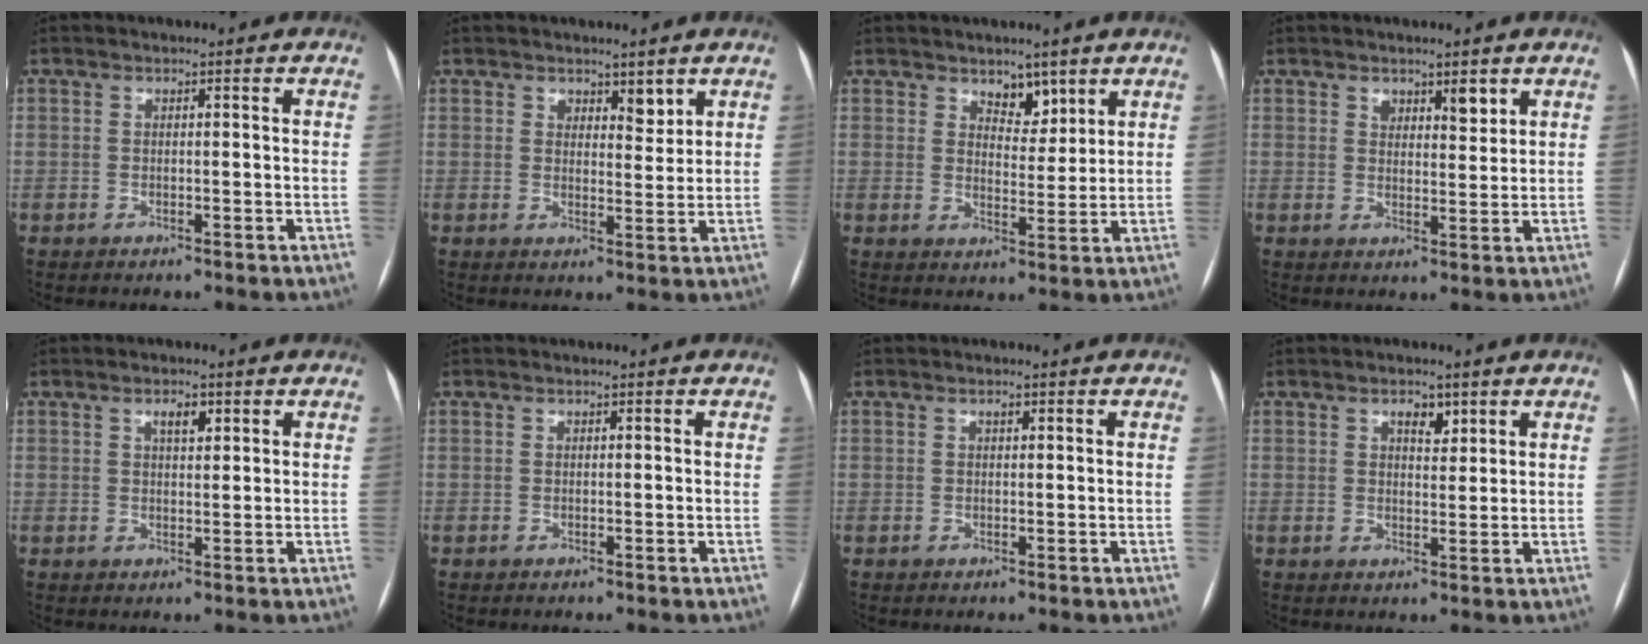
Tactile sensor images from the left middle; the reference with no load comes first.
{"total": 2.8, "force": [2.1, 1.4, 1.2], "torque": [-0.014, -0.006, 0.033]}
{"total": 4.0, "force": [3.0, 2.1, 1.6], "torque": [-0.016, -0.003, 0.051]}
{"total": 3.0, "force": [2.1, 1.4, 1.6], "torque": [-0.021, -0.002, 0.034]}
{"total": 2.4, "force": [1.3, 0.9, 1.9], "torque": [-0.032, 0.003, 0.021]}
{"total": 0.0}
{"total": 0.6, "force": [0.3, 0.2, 0.5], "torque": [-0.010, 0.000, 0.005]}
{"total": 2.8, "force": [1.7, 1.4, 1.7], "torque": [-0.025, 0.002, 0.027]}